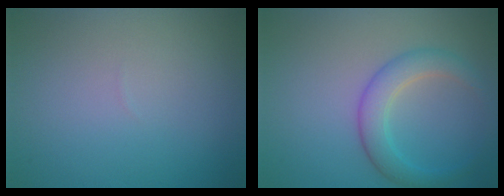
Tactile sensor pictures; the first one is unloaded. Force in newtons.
{"total": 3.3, "press": 3.3, "slide": 0.1}